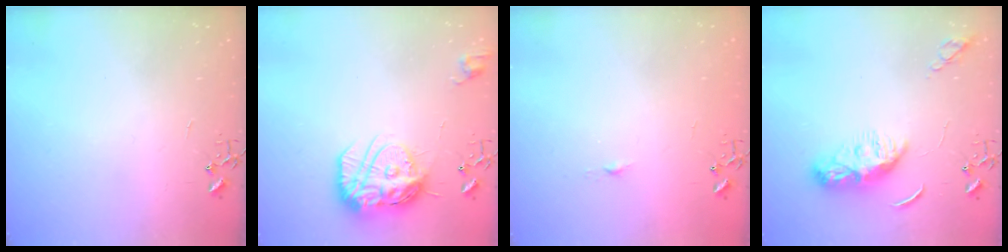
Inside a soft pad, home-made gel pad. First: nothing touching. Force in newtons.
{"total": 15.8, "press": 15.8, "slide": 1.4}
{"total": 3.4, "press": 3.4, "slide": 0.4}
{"total": 9.9, "press": 9.9, "slide": 0.5}